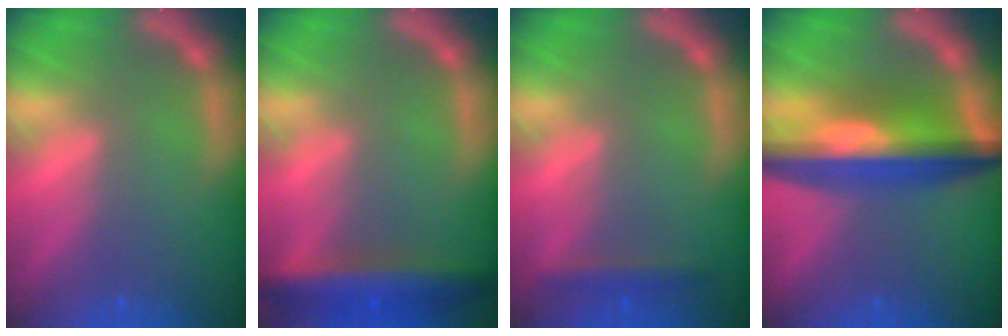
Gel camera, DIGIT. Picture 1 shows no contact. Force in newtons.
{"total": 6.0}
{"total": 1.9}
{"total": 10.0}